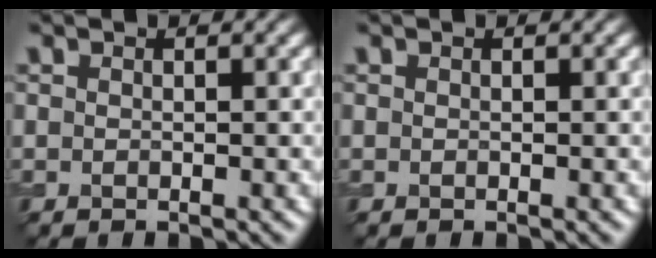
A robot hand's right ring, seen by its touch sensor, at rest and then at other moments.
{"total": 0.0}